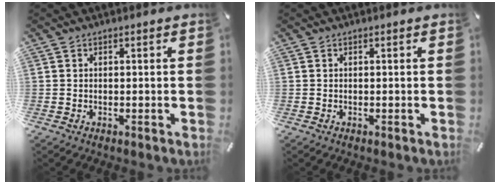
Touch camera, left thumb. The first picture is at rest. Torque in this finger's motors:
{"motor_torque": [0.00, 0.00, -0.02, 0.02, 0.00]}